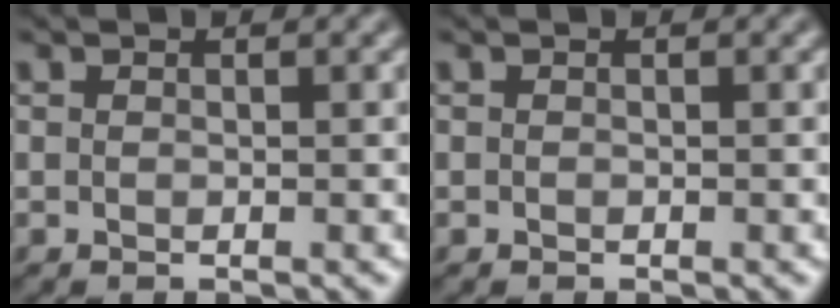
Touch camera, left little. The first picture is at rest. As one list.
[{"total": 0.0}]